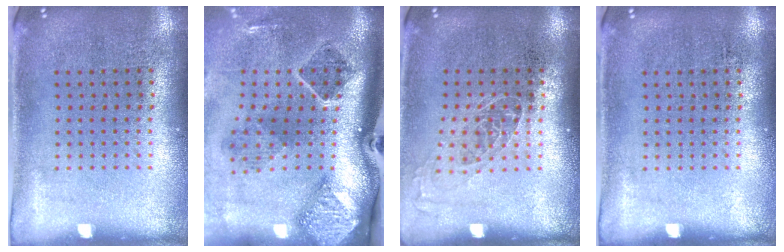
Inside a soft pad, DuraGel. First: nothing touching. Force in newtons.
{"total": 3.0, "press": 1.9, "slide": 2.3}
{"total": 1.0, "press": 0.9, "slide": 0.4}
{"total": 0.0}